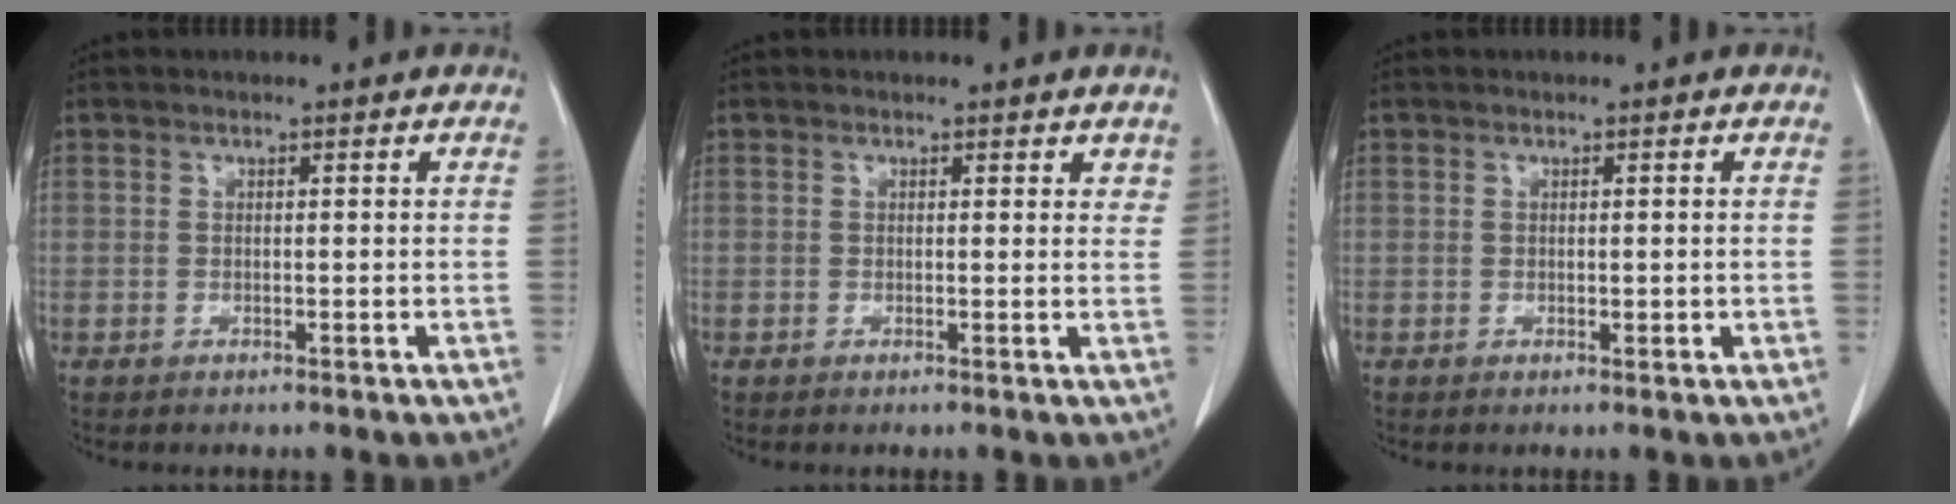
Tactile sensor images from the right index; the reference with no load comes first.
{"total": 1.6, "force": [1.3, 0.6, 0.6], "torque": [0.003, -0.001, 0.007]}
{"total": 0.7, "force": [0.0, 0.4, 0.6], "torque": [-0.007, -0.001, 0.000]}